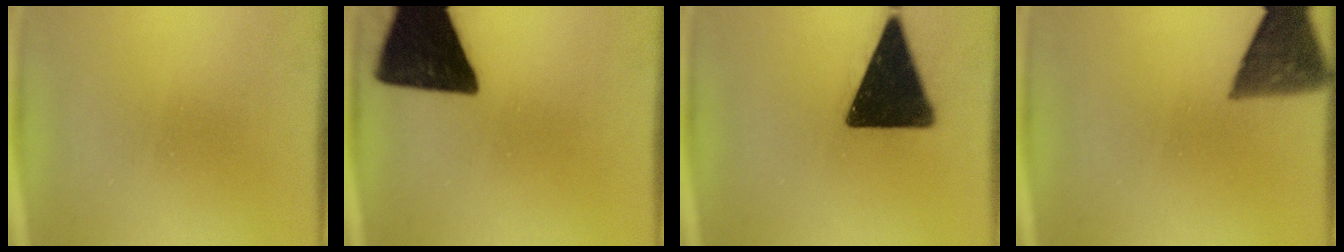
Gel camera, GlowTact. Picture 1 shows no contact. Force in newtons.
{"total": 18.7}
{"total": 19.1}
{"total": 9.7}